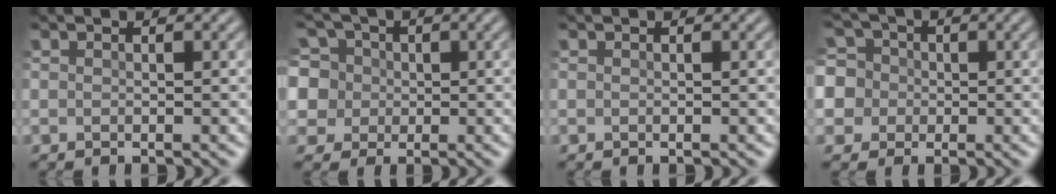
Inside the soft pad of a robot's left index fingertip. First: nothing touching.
{"total": 10.1, "force": [3.1, 8.5, 4.4], "torque": [-0.096, 0.042, 0.024]}
{"total": 0.0}
{"total": 8.7, "force": [-0.1, 8.1, 3.0], "torque": [-0.068, 0.030, -0.037]}